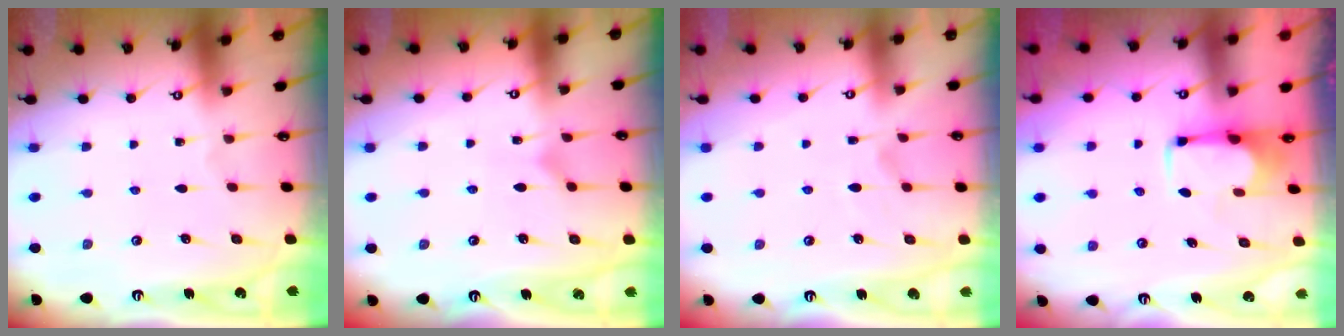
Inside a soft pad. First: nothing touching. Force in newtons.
{"total": 3.9, "press": 3.9, "slide": 0.6}
{"total": 3.8, "press": 3.6, "slide": 1.3}
{"total": 1.9, "press": 1.7, "slide": 0.7}